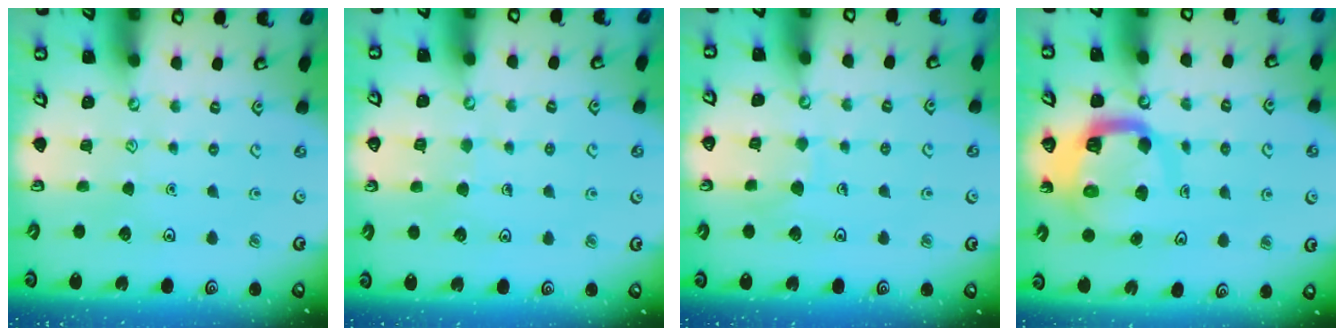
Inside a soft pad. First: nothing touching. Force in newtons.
{"total": 4.8, "press": 4.8, "slide": 0.4}
{"total": 4.8, "press": 4.8, "slide": 0.1}
{"total": 10.2, "press": 10.1, "slide": 1.4}